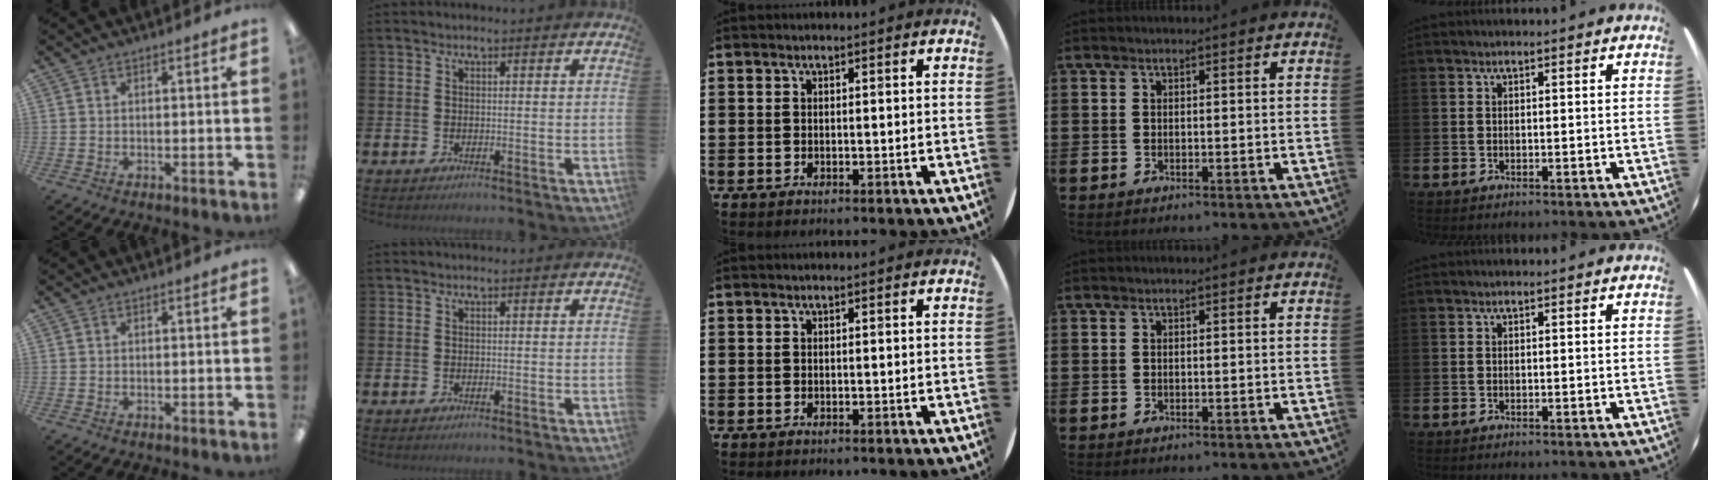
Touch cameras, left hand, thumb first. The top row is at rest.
{}